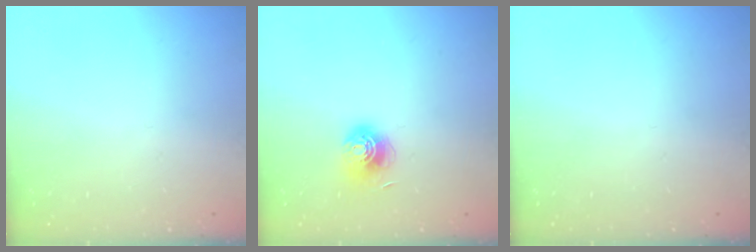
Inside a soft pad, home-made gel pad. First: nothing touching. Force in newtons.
{"total": 7.0, "press": 7.0, "slide": 0.5}
{"total": 0.0}